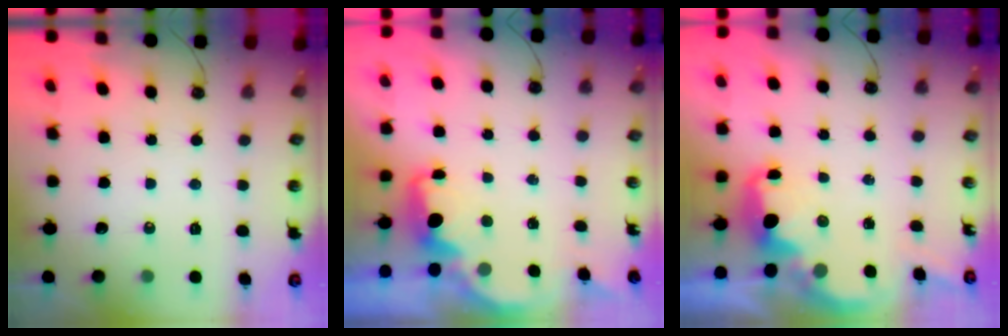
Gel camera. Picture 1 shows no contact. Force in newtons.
{"total": 2.0, "press": 1.9, "slide": 0.7}
{"total": 2.9, "press": 2.9, "slide": 0.5}